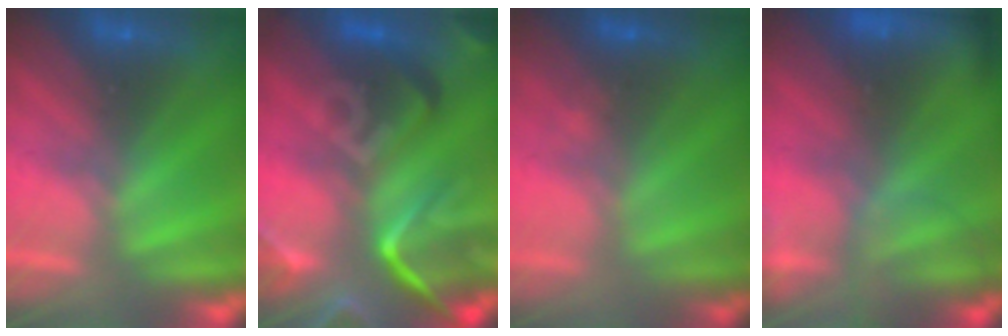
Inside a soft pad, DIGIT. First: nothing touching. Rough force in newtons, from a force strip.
{"total": 7.5}
{"total": 1.9}
{"total": 8.1}